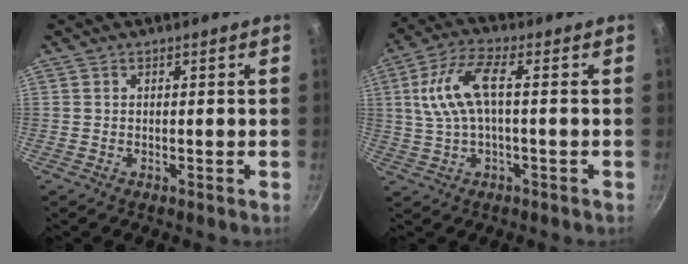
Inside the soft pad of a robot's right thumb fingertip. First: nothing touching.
{"total": 10.0, "force": [0.6, 3.7, 9.2], "torque": [-0.196, 0.019, 0.011]}